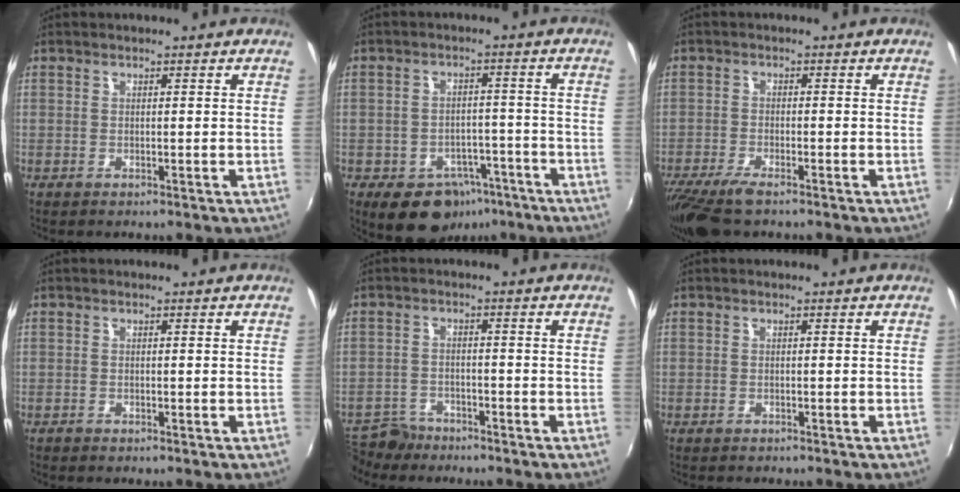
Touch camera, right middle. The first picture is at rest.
{"total": 10.3, "force": [-6.3, 7.0, 4.2], "torque": [-0.078, 0.020, -0.067]}
{"total": 8.1, "force": [-6.2, 1.7, 4.9], "torque": [-0.118, -0.030, -0.117]}
{"total": 0.6, "force": [-0.6, 0.2, 0.0], "torque": [-0.003, -0.002, -0.013]}
{"total": 6.3, "force": [-5.6, 2.9, 1.1], "torque": [-0.040, 0.000, -0.101]}
{"total": 1.1, "force": [-1.0, 0.3, 0.2], "torque": [-0.007, -0.005, -0.016]}